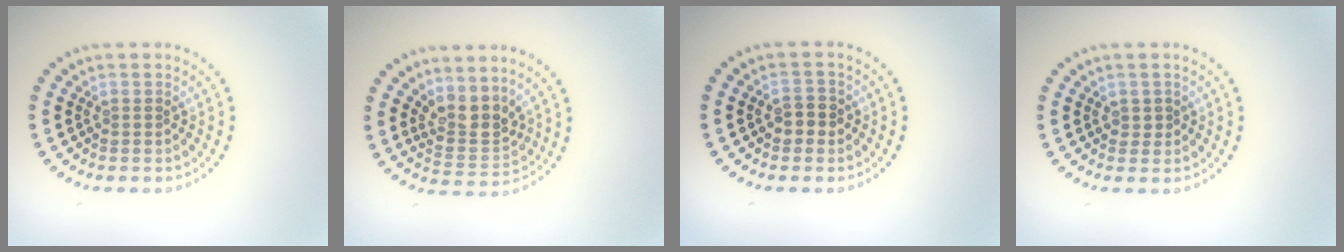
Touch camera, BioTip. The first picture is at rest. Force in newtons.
{"total": 3.1, "press": 2.4, "slide": 2.0}
{"total": 1.8, "press": 1.8, "slide": 0.4}
{"total": 0.6, "press": 0.5, "slide": 0.2}